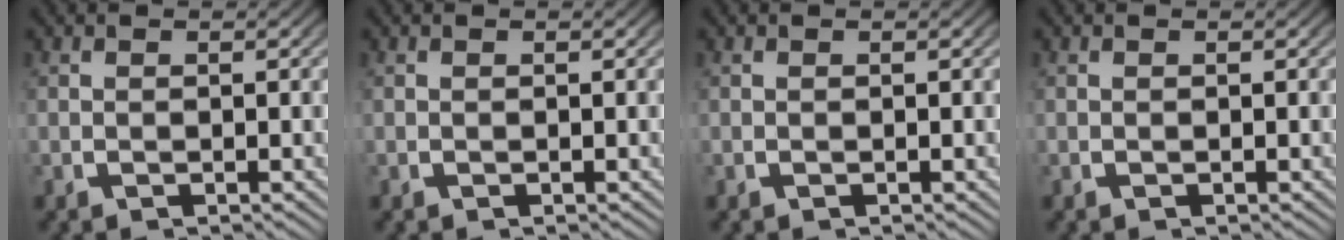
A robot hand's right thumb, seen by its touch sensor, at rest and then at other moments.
{"total": 0.0}
{"total": 0.0}
{"total": 0.0}